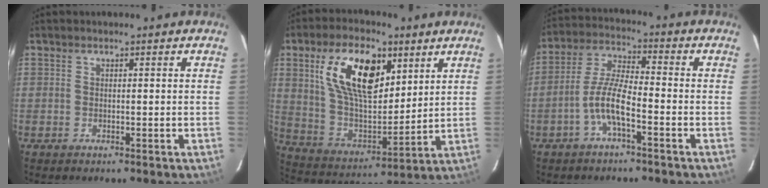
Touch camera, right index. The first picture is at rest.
{"total": 19.3, "force": [8.2, 9.8, 14.4], "torque": [-0.267, 0.009, 0.161]}
{"total": 7.5, "force": [-3.6, 1.5, 6.4], "torque": [-0.141, 0.010, -0.070]}